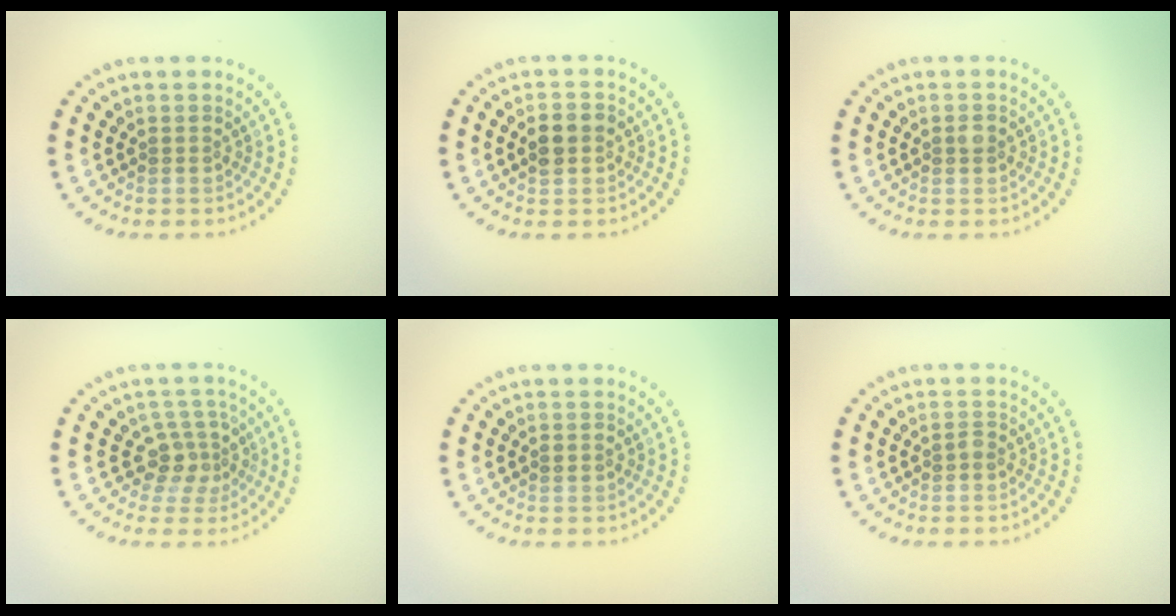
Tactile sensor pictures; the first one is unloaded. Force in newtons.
{"total": 2.7, "press": 2.7, "slide": 0.2}
{"total": 1.0, "press": 1.0, "slide": 0.1}
{"total": 2.8, "press": 2.2, "slide": 1.7}
{"total": 0.9, "press": 0.8, "slide": 0.2}
{"total": 0.6, "press": 0.6, "slide": 0.3}